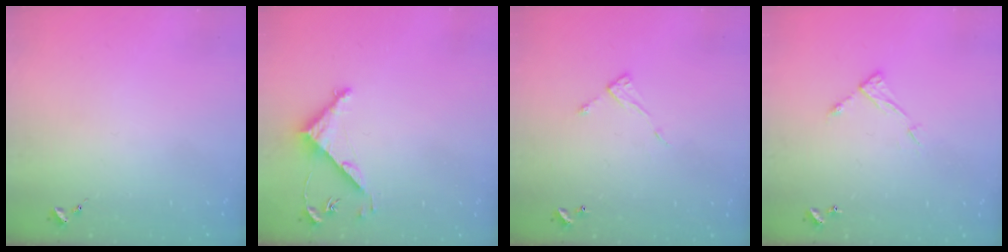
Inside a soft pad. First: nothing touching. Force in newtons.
{"total": 4.8, "press": 4.8, "slide": 0.3}
{"total": 6.7, "press": 6.7, "slide": 0.2}
{"total": 6.3, "press": 6.3, "slide": 0.4}